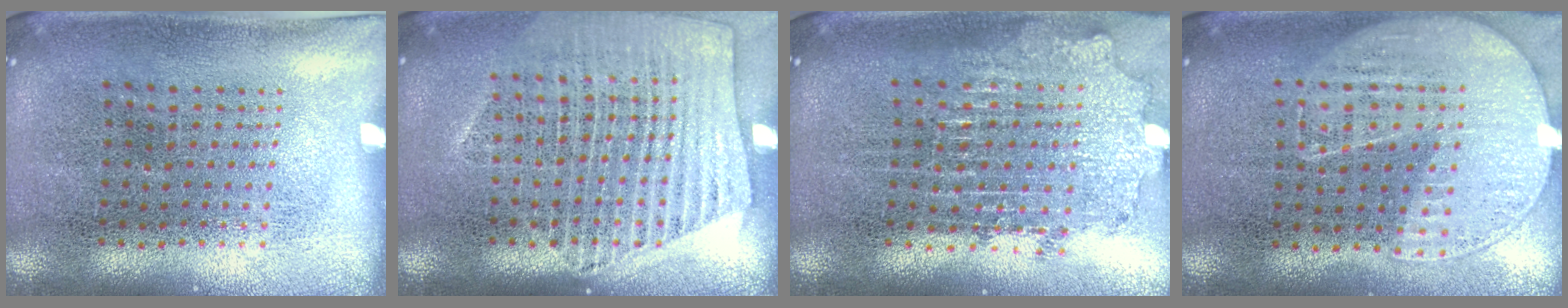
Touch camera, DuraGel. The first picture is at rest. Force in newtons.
{"total": 1.5, "press": 1.4, "slide": 0.4}
{"total": 2.1, "press": 1.6, "slide": 1.2}
{"total": 1.1, "press": 1.0, "slide": 0.6}